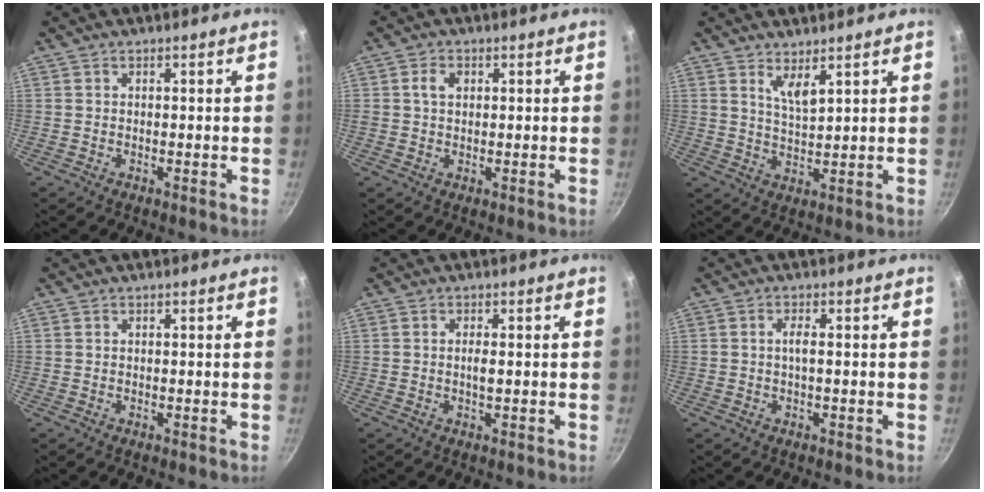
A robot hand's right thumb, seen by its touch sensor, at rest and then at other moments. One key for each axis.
{"total": 2.8, "fx": 0.7, "fy": 2.1, "fz": 1.8, "tx": -0.022, "ty": 0.003, "tz": 0.012}
{"total": 3.9, "fx": 2.7, "fy": 0.9, "fz": 2.7, "tx": -0.052, "ty": -0.031, "tz": 0.051}
{"total": 0.0}
{"total": 1.6, "fx": -0.1, "fy": 0.4, "fz": 1.6, "tx": -0.032, "ty": 0.002, "tz": -0.004}
{"total": 1.7, "fx": -0.2, "fy": 0.4, "fz": 1.7, "tx": -0.039, "ty": 0.006, "tz": -0.005}